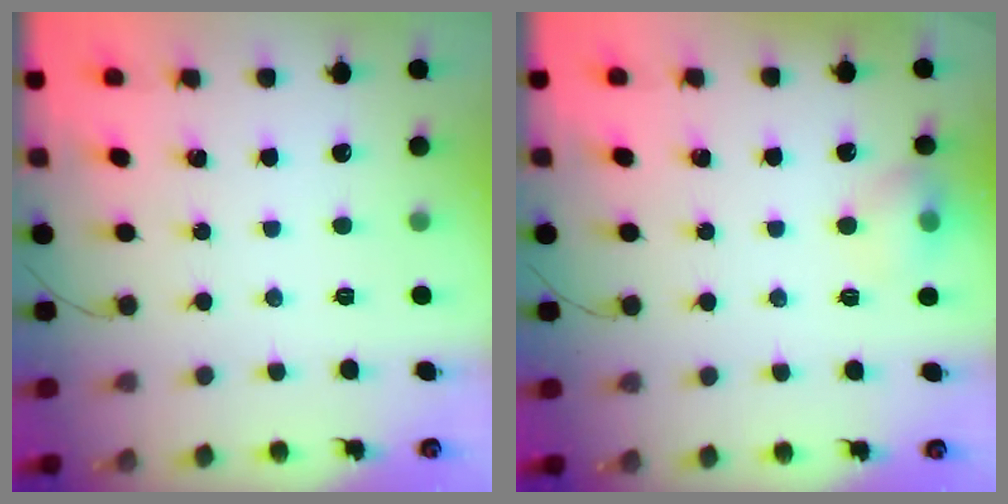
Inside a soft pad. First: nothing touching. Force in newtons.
{"total": 7.3, "press": 7.2, "slide": 1.1}